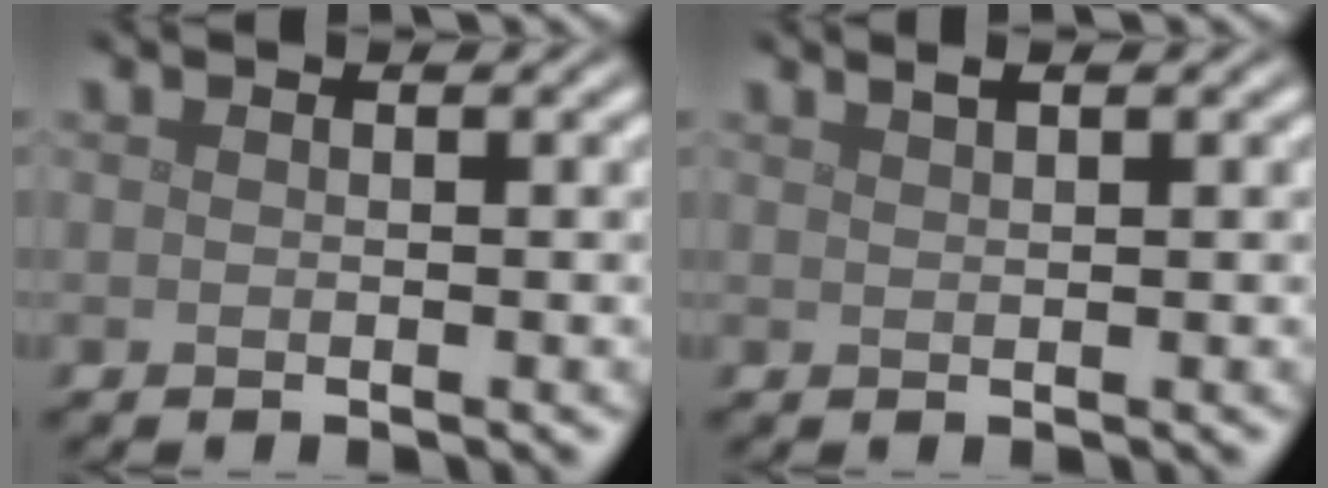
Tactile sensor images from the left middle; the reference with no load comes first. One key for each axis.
{"total": 1.1, "fx": 0.8, "fy": 0.2, "fz": 0.6, "tx": -0.008, "ty": 0.003, "tz": 0.013}